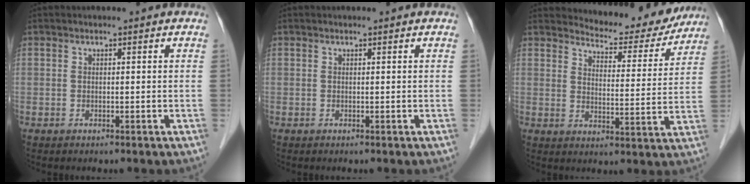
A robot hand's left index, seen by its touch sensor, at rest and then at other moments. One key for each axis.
{"total": 0.8, "fx": 0.8, "fy": 0.1, "fz": 0.2, "tx": -0.008, "ty": 0.013, "tz": 0.012}
{"total": 11.9, "fx": 11.5, "fy": 2.5, "fz": 1.5, "tx": -0.016, "ty": -0.021, "tz": 0.143}